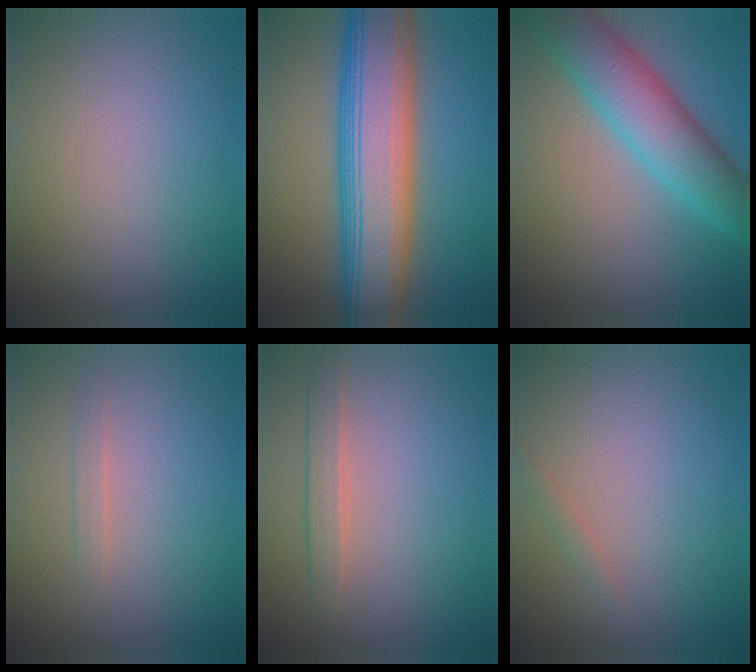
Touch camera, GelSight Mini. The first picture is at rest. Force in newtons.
{"total": 12.9, "press": 12.9, "slide": 0.4}
{"total": 7.1, "press": 7.1, "slide": 0.4}
{"total": 0.8, "press": 0.8, "slide": 0.0}
{"total": 1.7, "press": 1.7, "slide": 0.0}
{"total": 0.7, "press": 0.7, "slide": 0.0}